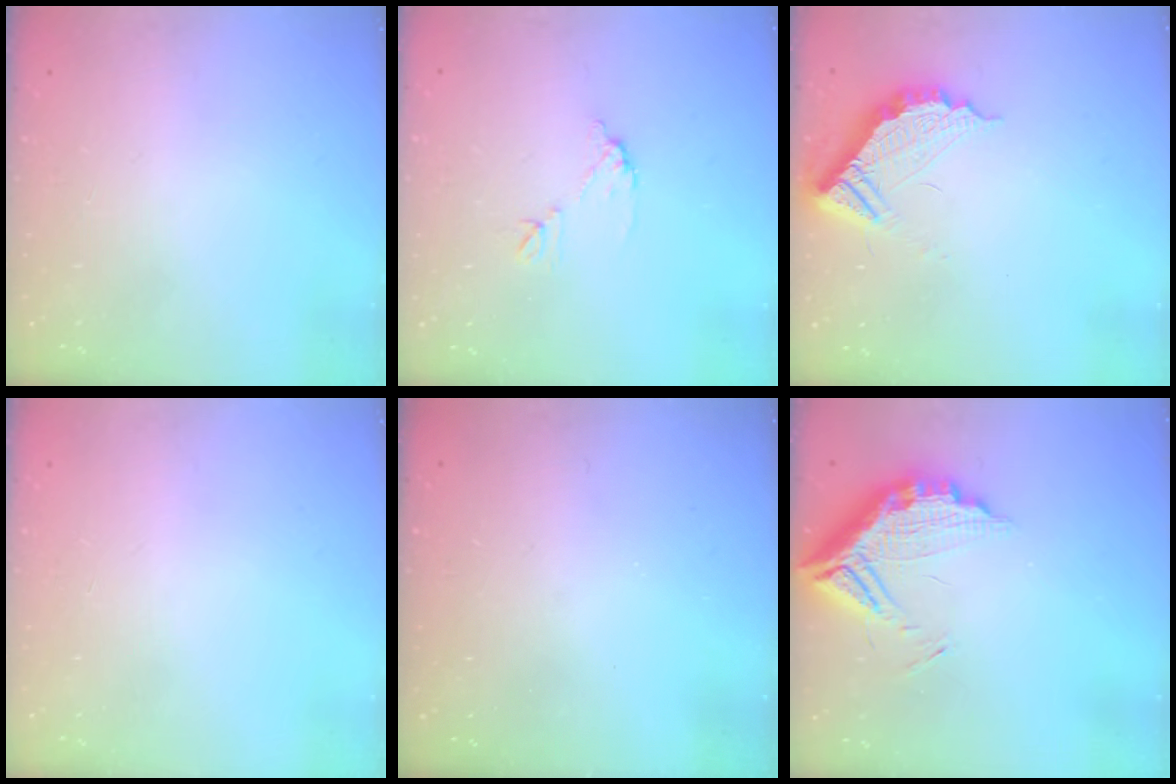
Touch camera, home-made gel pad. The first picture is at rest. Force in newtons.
{"total": 6.5, "press": 6.4, "slide": 0.5}
{"total": 10.6, "press": 10.5, "slide": 1.0}
{"total": 0.0}
{"total": 3.3, "press": 3.3, "slide": 0.1}
{"total": 13.7, "press": 13.6, "slide": 1.3}